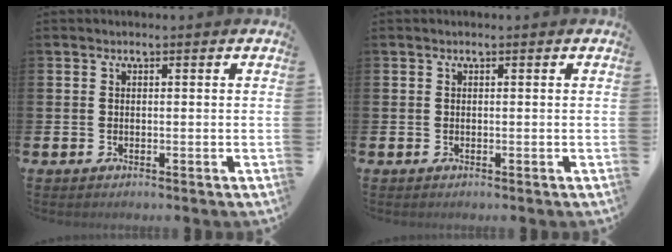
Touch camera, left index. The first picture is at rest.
{"total": 0.0}